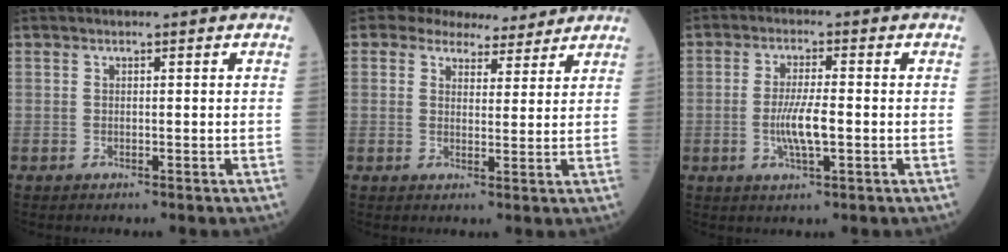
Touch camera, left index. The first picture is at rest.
{"total": 7.1, "force": [6.3, 3.0, 1.5], "torque": [-0.017, 0.007, 0.079]}
{"total": 5.5, "force": [-1.0, 0.8, 5.3], "torque": [-0.110, -0.008, -0.019]}